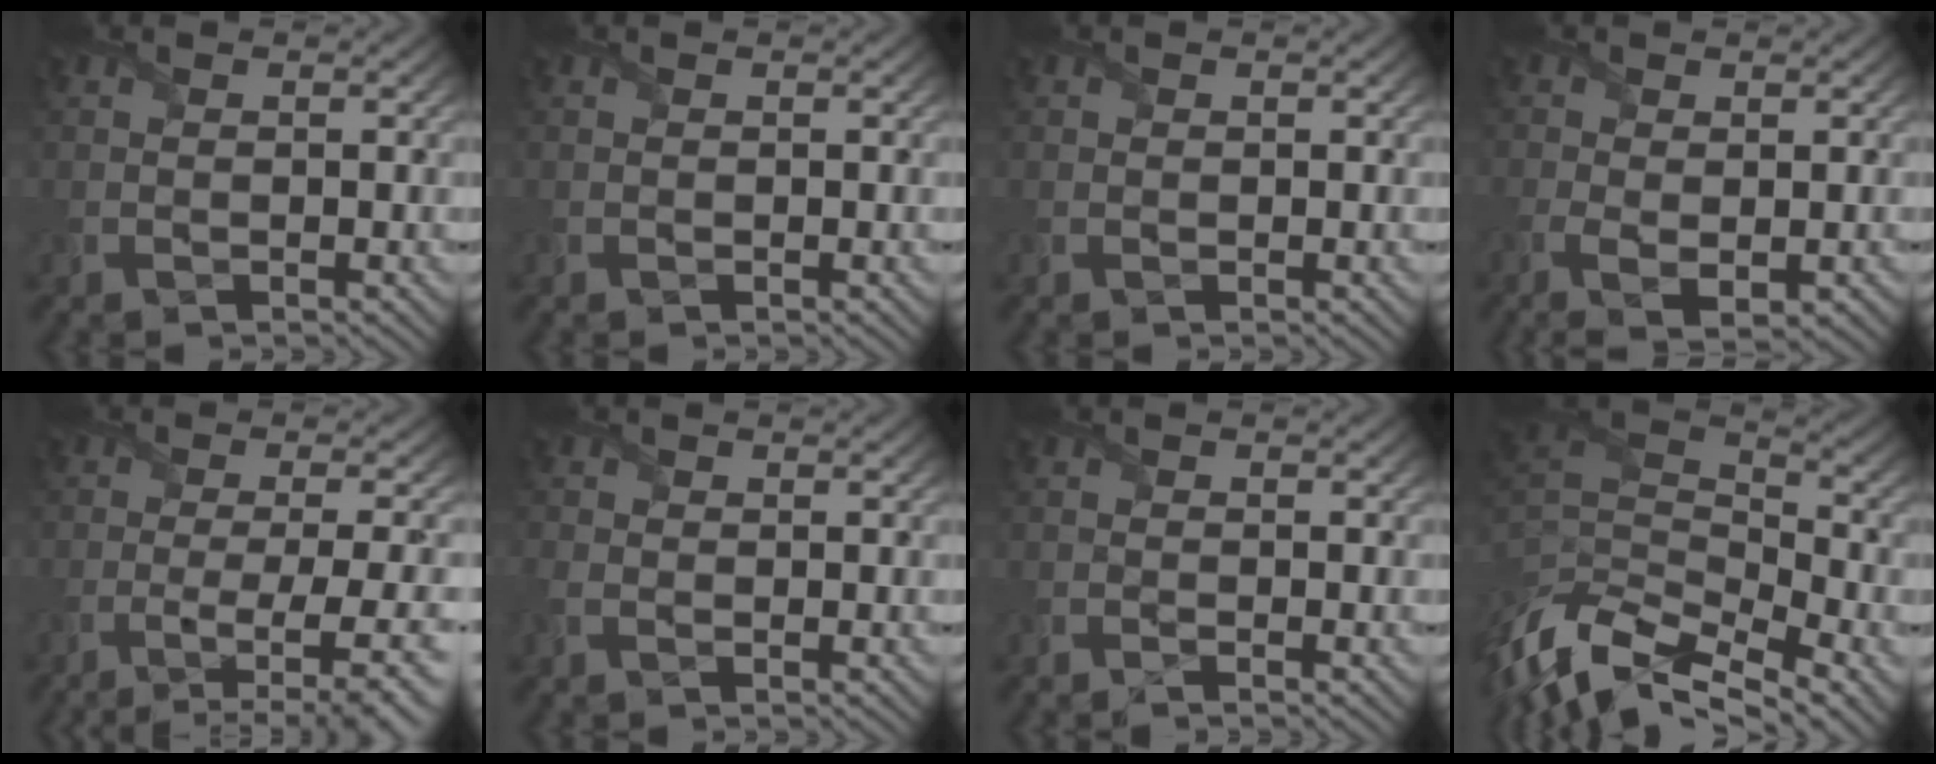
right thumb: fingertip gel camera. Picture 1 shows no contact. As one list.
[{"total": 0.0}, {"total": 0.0}, {"total": 3.5, "force": [-1.2, 1.6, 2.9], "torque": [-0.073, -0.012, -0.020]}, {"total": 8.1, "force": [-4.0, 1.4, 6.9], "torque": [-0.106, -0.009, -0.055]}, {"total": 2.0, "force": [-0.6, 1.5, 1.3], "torque": [-0.040, -0.004, -0.013]}, {"total": 0.7, "force": [-0.6, -0.2, 0.3], "torque": [-0.006, -0.001, -0.013]}, {"total": 12.5, "force": [-6.7, 6.0, 8.7], "torque": [-0.205, -0.008, -0.123]}]